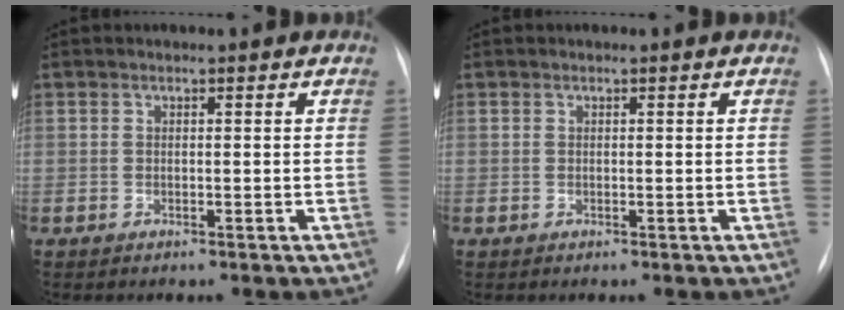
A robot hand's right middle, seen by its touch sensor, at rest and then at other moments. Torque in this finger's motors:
{"motor_torque": [-0.16, 0.05, 0.00, 0.01]}